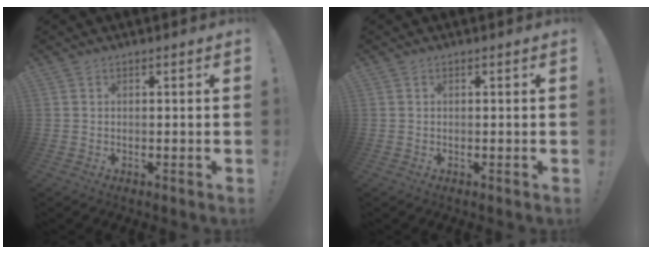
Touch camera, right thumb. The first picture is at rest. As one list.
[{"total": 0.0}]